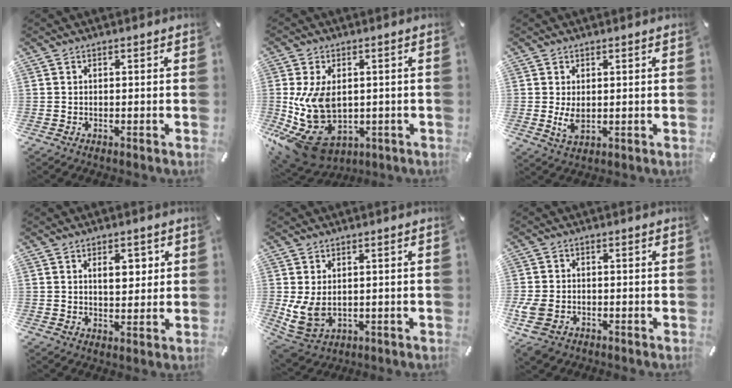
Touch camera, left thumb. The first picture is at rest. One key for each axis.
{"total": 15.0, "fx": -0.9, "fy": 10.7, "fz": 10.5, "tx": -0.234, "ty": -0.016, "tz": -0.004}
{"total": 3.9, "fx": 0.1, "fy": 2.4, "fz": 3.2, "tx": -0.073, "ty": -0.011, "tz": -0.001}
{"total": 5.8, "fx": 1.9, "fy": 3.6, "fz": 4.2, "tx": -0.046, "ty": -0.010, "tz": 0.023}
{"total": 7.1, "fx": 0.9, "fy": 5.5, "fz": 4.3, "tx": -0.106, "ty": -0.010, "tz": 0.020}
{"total": 5.9, "fx": -2.3, "fy": 4.3, "fz": 3.4, "tx": -0.088, "ty": 0.006, "tz": -0.043}